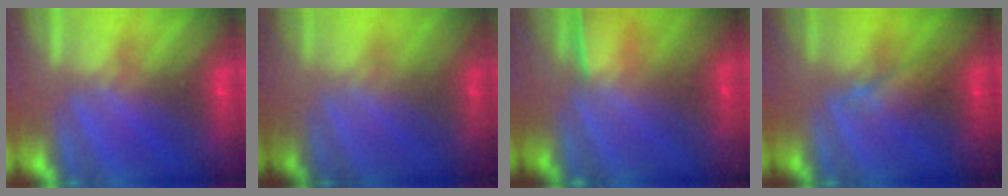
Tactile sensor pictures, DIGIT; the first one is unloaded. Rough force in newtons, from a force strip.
{"total": 1.7}
{"total": 1.3}
{"total": 2.3}